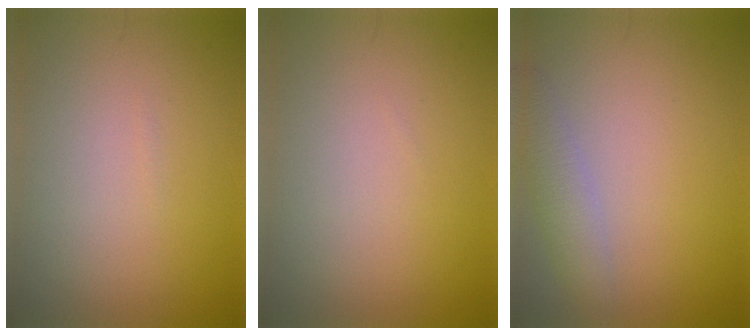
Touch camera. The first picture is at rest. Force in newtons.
{"total": 0.0}
{"total": 2.4, "press": 2.4, "slide": 0.2}